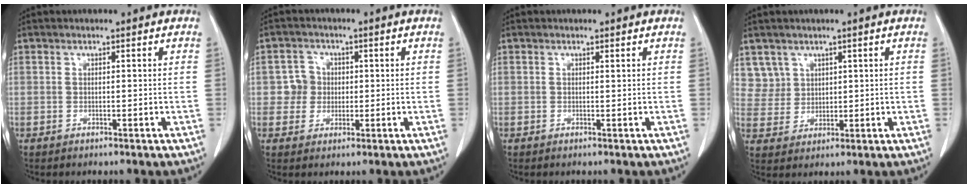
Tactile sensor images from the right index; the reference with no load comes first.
{"total": 3.7, "force": [0.1, 3.7, 0.3], "torque": [0.006, 0.012, 0.004]}
{"total": 0.0}
{"total": 4.9, "force": [2.8, 3.9, -0.4], "torque": [0.022, 0.003, 0.060]}